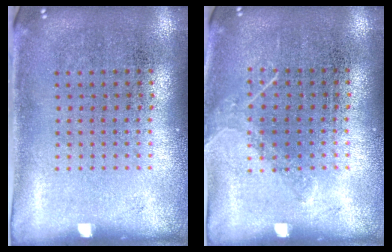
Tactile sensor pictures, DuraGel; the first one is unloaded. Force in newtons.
{"total": 0.9, "press": 0.9, "slide": 0.4}